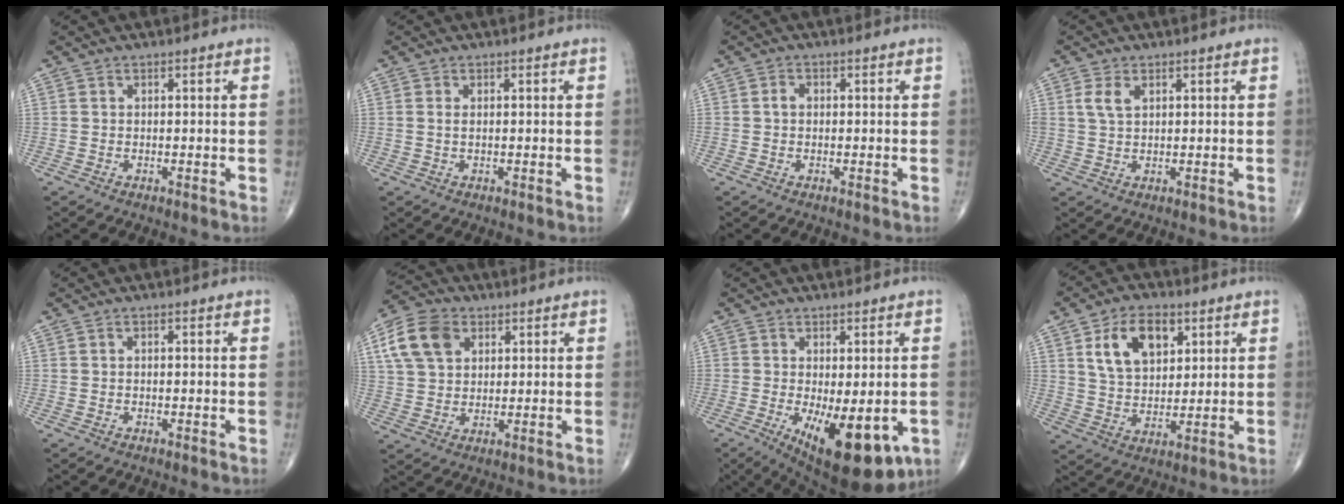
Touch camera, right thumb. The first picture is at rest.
{"total": 0.8, "force": [0.1, 0.3, 0.7], "torque": [-0.018, 0.001, 0.004]}
{"total": 1.4, "force": [0.0, 1.1, 0.9], "torque": [-0.011, 0.005, -0.002]}
{"total": 3.3, "force": [1.3, 1.8, 2.4], "torque": [-0.048, 0.002, 0.030]}
{"total": 0.0}
{"total": 10.7, "force": [4.1, 7.4, 6.4], "torque": [-0.109, 0.001, 0.074]}
{"total": 14.8, "force": [-4.8, 6.2, 12.6], "torque": [-0.168, -0.021, -0.052]}
{"total": 11.8, "force": [4.9, 7.4, 7.9], "torque": [-0.109, -0.015, 0.092]}